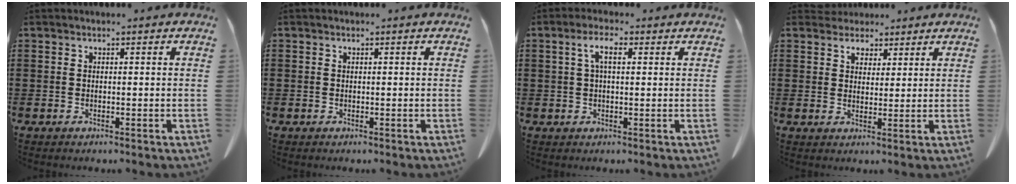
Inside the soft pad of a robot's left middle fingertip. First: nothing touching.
{"total": 0.0}
{"total": 4.0, "force": [1.3, 1.4, 3.5], "torque": [-0.075, 0.009, 0.021]}
{"total": 3.3, "force": [2.6, 2.0, 0.3], "torque": [-0.009, 0.001, 0.050]}